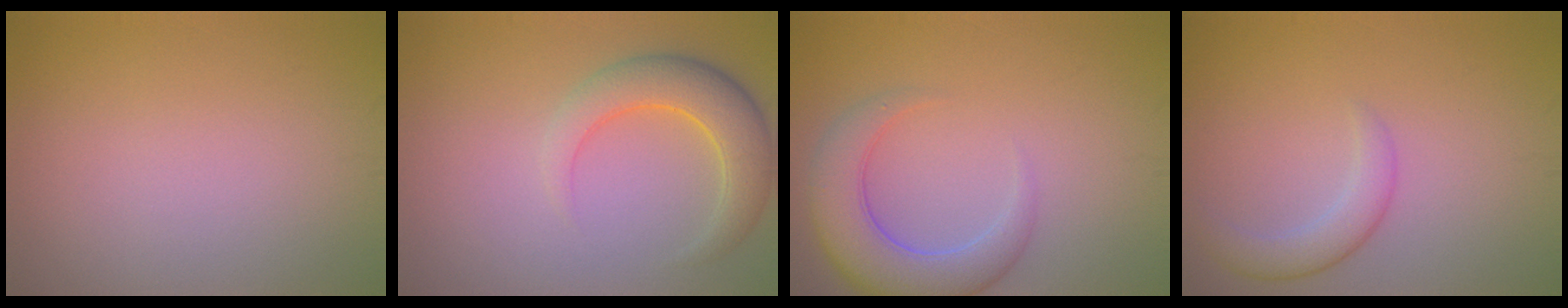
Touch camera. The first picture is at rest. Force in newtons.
{"total": 4.6, "press": 4.6, "slide": 0.2}
{"total": 6.0, "press": 6.0, "slide": 0.5}
{"total": 2.6, "press": 2.6, "slide": 0.1}